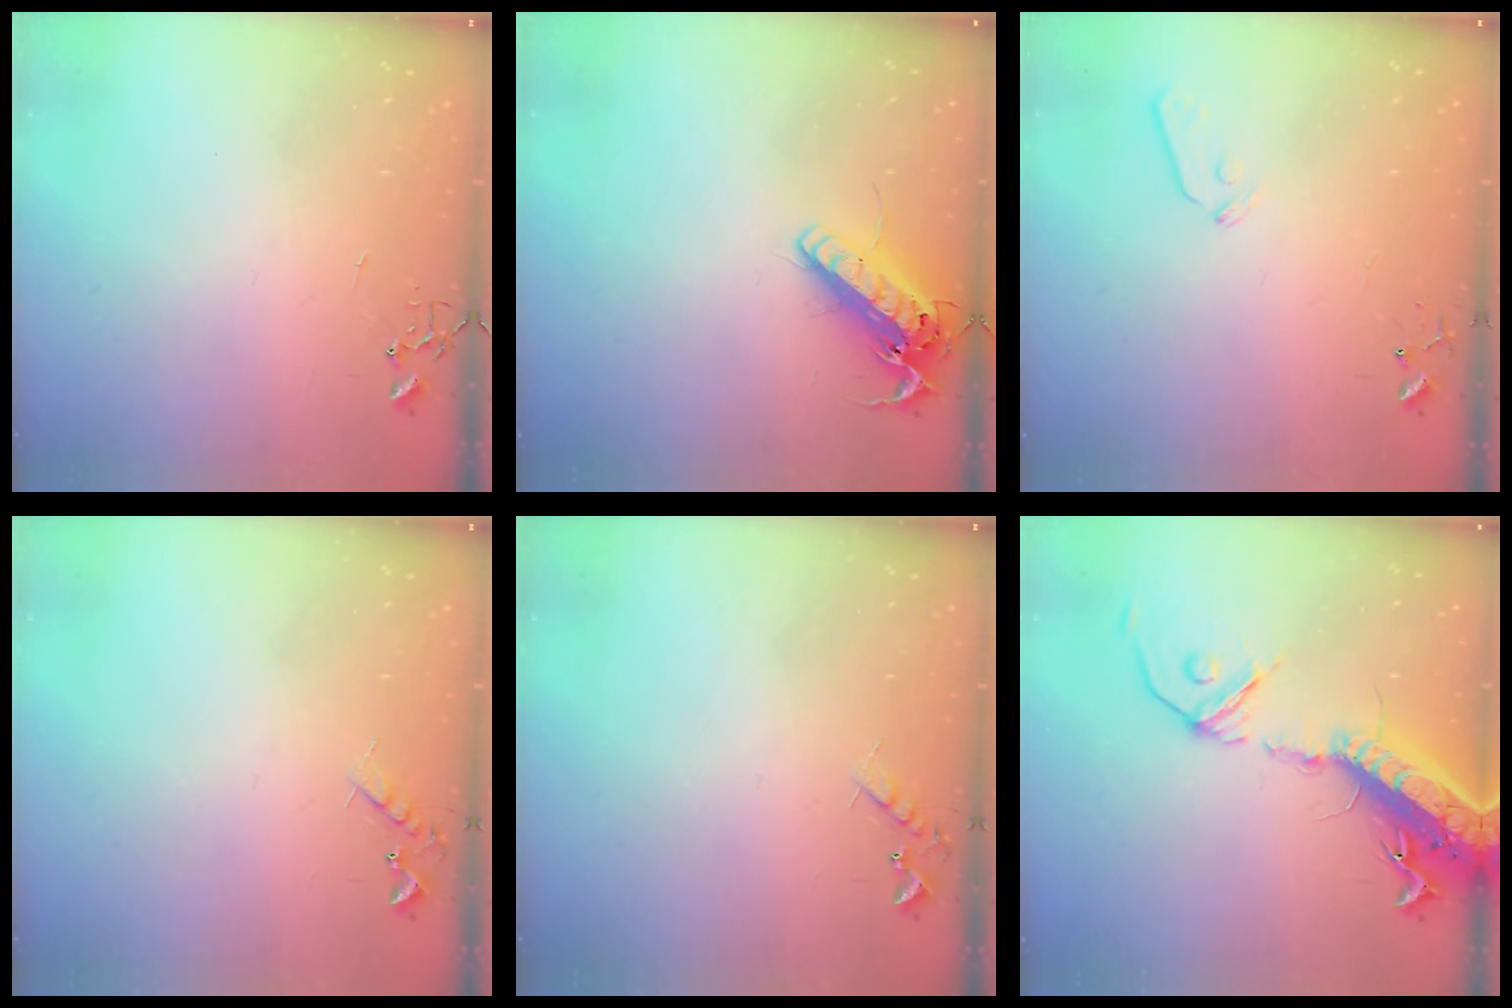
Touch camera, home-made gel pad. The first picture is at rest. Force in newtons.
{"total": 15.8, "press": 15.6, "slide": 2.7}
{"total": 7.5, "press": 7.4, "slide": 0.9}
{"total": 6.1, "press": 6.0, "slide": 0.9}
{"total": 6.1, "press": 6.0, "slide": 0.9}
{"total": 21.7, "press": 21.1, "slide": 5.1}